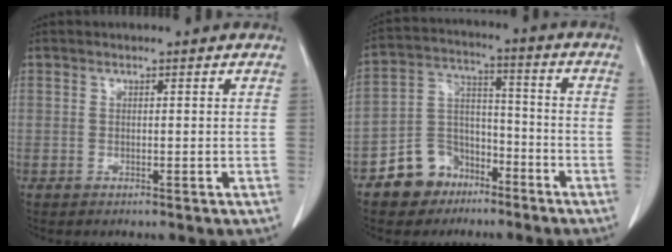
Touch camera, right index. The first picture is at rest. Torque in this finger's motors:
{"motor_torque": [-0.19, -0.05, -0.41, -0.21]}